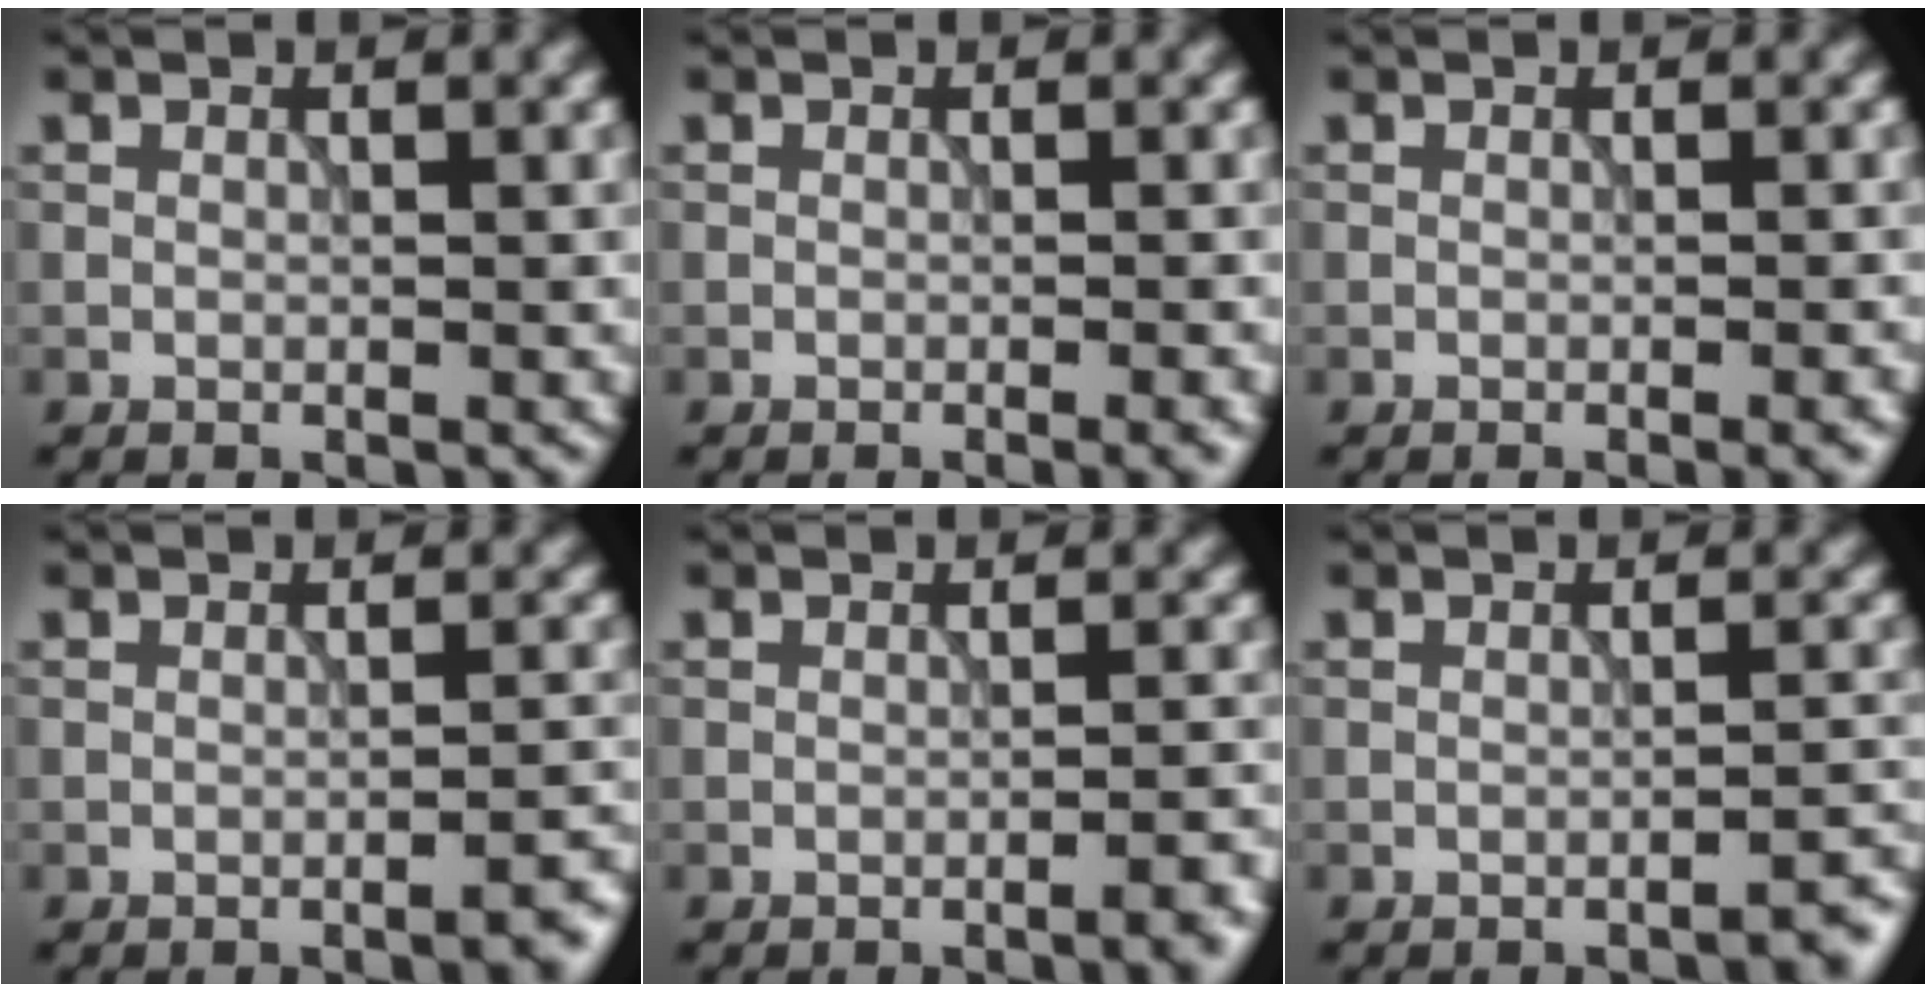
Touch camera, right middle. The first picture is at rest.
{"total": 1.4, "force": [-0.6, 0.3, 1.2], "torque": [-0.007, 0.000, -0.011]}
{"total": 1.5, "force": [-0.6, 0.3, 1.3], "torque": [-0.007, 0.001, -0.010]}
{"total": 2.1, "force": [-1.3, 0.4, 1.6], "torque": [-0.013, 0.007, -0.024]}
{"total": 2.1, "force": [-1.2, 0.5, 1.7], "torque": [-0.014, 0.006, -0.023]}
{"total": 2.2, "force": [-1.7, 0.4, 1.3], "torque": [-0.004, 0.011, -0.031]}